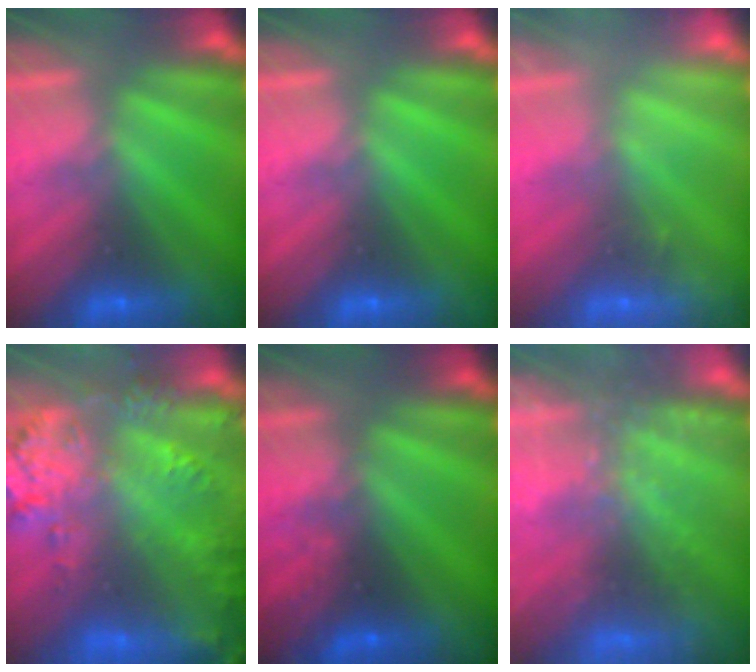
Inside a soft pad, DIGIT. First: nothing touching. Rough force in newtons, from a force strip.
{"total": 0.0}
{"total": 2.2}
{"total": 9.0}
{"total": 2.6}
{"total": 7.7}